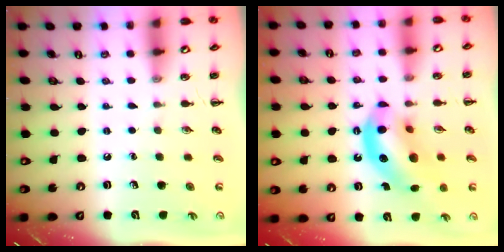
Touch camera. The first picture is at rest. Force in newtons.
{"total": 13.6, "press": 13.1, "slide": 3.6}